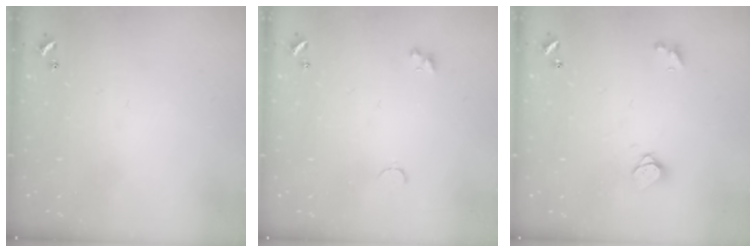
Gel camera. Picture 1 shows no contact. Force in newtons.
{"total": 1.4, "press": 1.3, "slide": 0.5}
{"total": 2.4, "press": 2.4, "slide": 0.3}